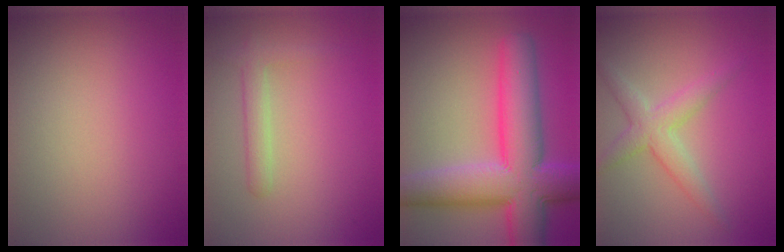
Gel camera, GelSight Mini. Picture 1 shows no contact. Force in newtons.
{"total": 1.8, "press": 1.8, "slide": 0.1}
{"total": 11.0, "press": 11.0, "slide": 0.4}
{"total": 3.1, "press": 3.1, "slide": 0.0}